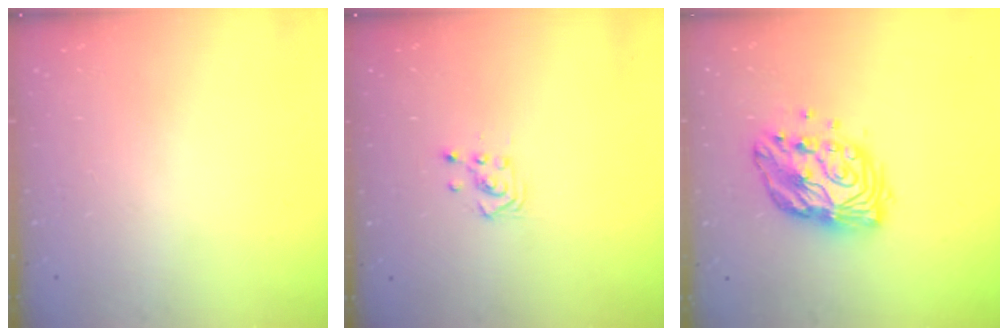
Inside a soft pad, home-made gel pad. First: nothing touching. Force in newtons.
{"total": 3.1, "press": 3.1, "slide": 0.2}
{"total": 13.0, "press": 13.0, "slide": 0.9}